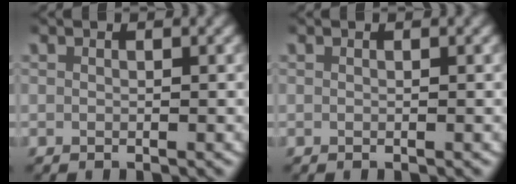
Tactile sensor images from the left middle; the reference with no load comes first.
{"total": 0.0}